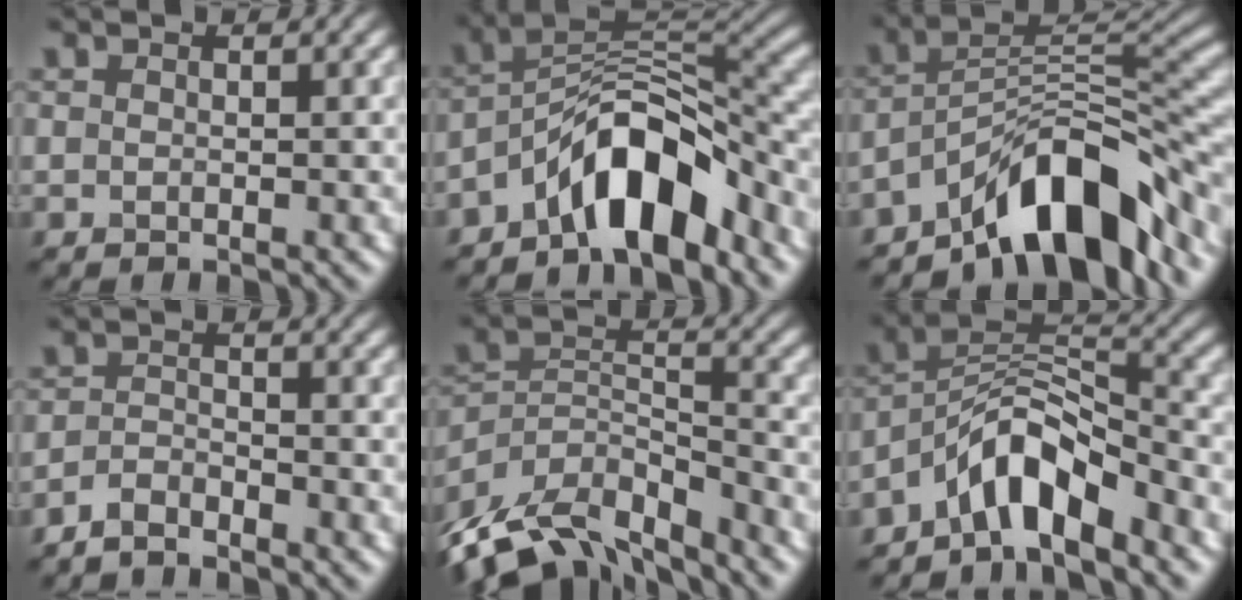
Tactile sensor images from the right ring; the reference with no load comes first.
{"total": 8.2, "force": [-5.0, 2.9, 5.8], "torque": [-0.085, 0.015, -0.096]}
{"total": 10.1, "force": [-6.7, 3.1, 6.9], "torque": [-0.090, 0.017, -0.122]}
{"total": 2.3, "force": [-2.2, 0.4, 0.6], "torque": [-0.013, 0.002, -0.049]}
{"total": 12.8, "force": [-10.4, 5.0, 5.5], "torque": [-0.107, -0.010, -0.171]}
{"total": 6.4, "force": [-4.5, 2.1, 4.1], "torque": [-0.062, 0.012, -0.091]}